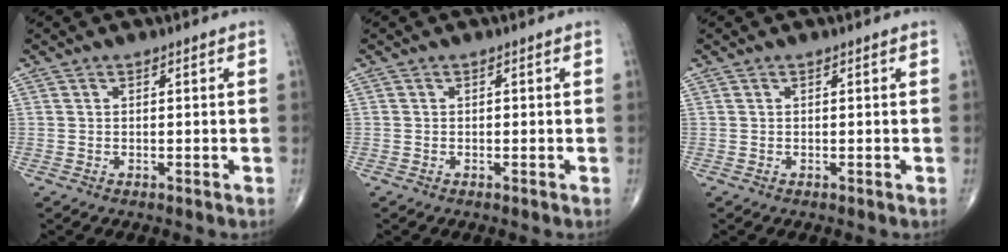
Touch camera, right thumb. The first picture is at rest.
{"total": 0.0}
{"total": 0.0}